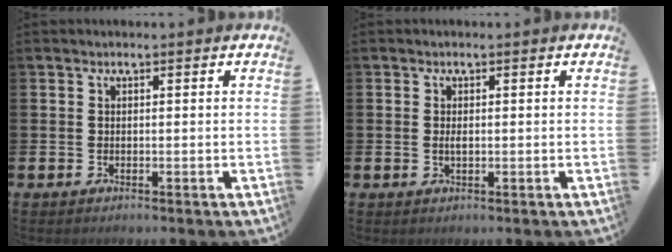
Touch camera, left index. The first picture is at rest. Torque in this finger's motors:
{"motor_torque": [0.25, 0.12, 0.01, 0.00]}